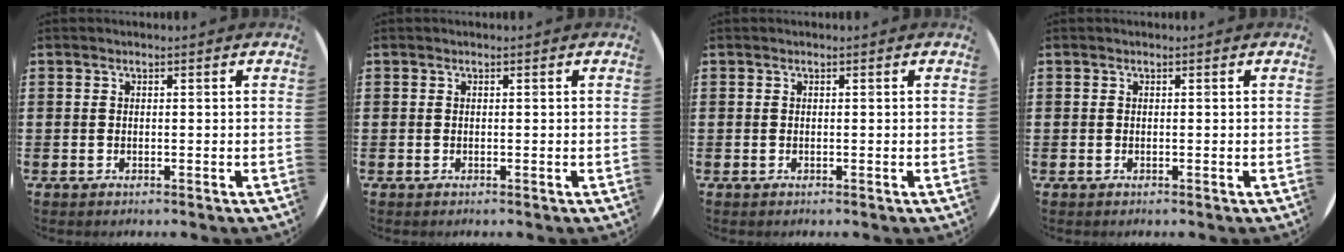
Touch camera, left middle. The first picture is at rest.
{"total": 0.0}
{"total": 0.0}
{"total": 0.0}